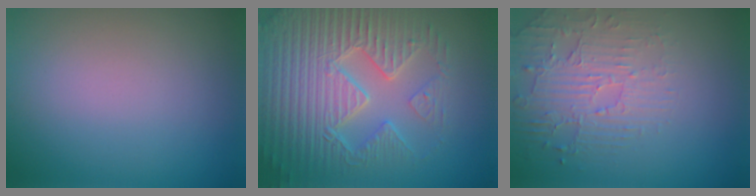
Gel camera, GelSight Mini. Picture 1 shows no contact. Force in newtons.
{"total": 7.9, "press": 6.2, "slide": 4.9}
{"total": 2.6, "press": 2.1, "slide": 1.5}